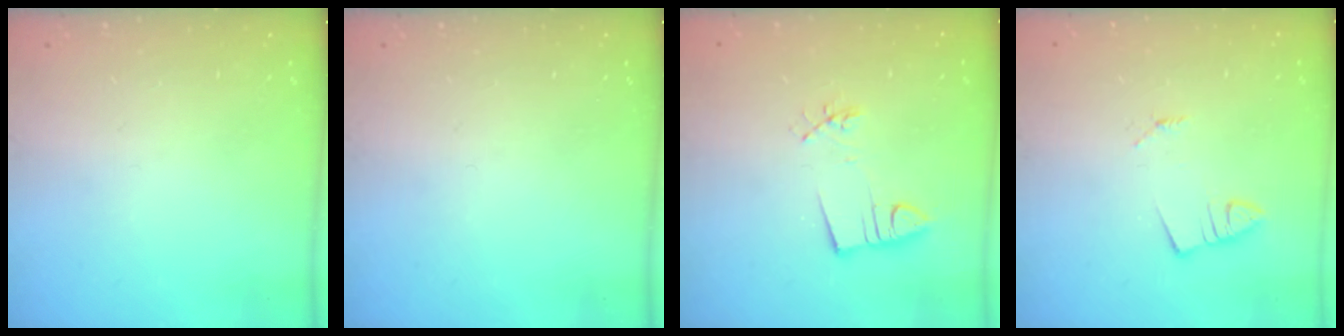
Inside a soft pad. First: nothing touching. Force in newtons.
{"total": 0.0}
{"total": 3.6, "press": 2.2, "slide": 2.8}
{"total": 1.2, "press": 1.2, "slide": 0.1}